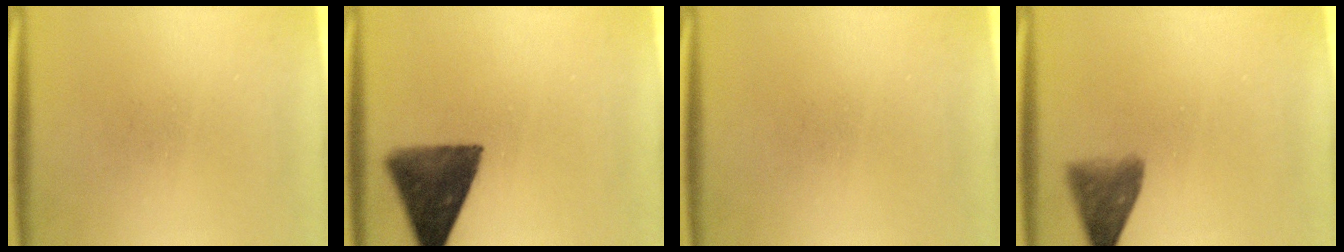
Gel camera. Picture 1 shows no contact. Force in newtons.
{"total": 11.6}
{"total": 0.0}
{"total": 5.2}